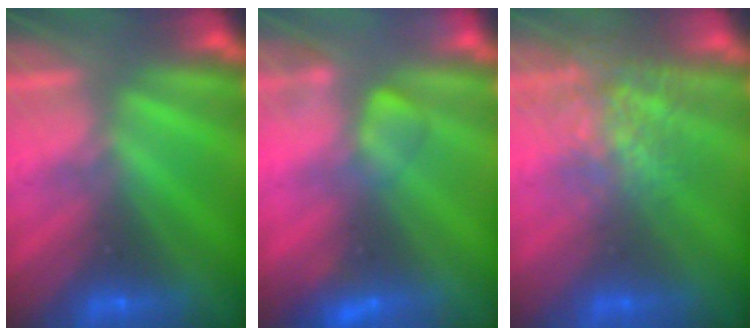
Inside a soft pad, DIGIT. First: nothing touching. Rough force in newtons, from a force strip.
{"total": 2.5}
{"total": 3.8}